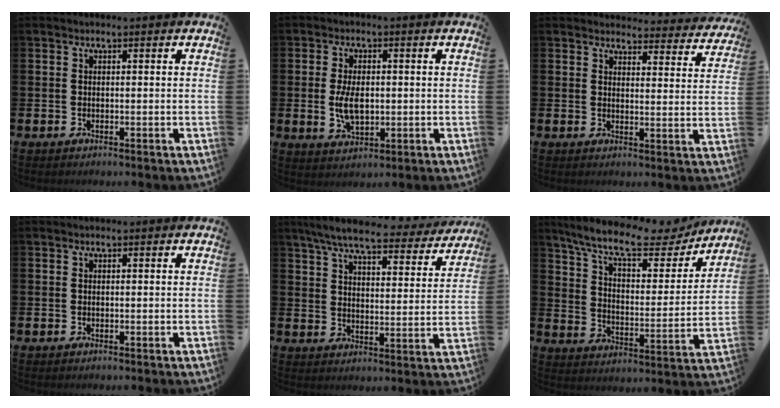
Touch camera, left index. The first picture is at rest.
{"total": 5.2, "force": [-0.1, 2.9, 4.4], "torque": [-0.078, 0.000, -0.006]}
{"total": 3.7, "force": [3.6, 0.9, 0.2], "torque": [-0.004, -0.028, 0.060]}
{"total": 0.0}
{"total": 7.9, "force": [7.0, 1.3, 3.4], "torque": [-0.079, -0.039, 0.117]}
{"total": 10.7, "force": [9.2, 2.6, 4.7], "torque": [-0.117, -0.055, 0.156]}